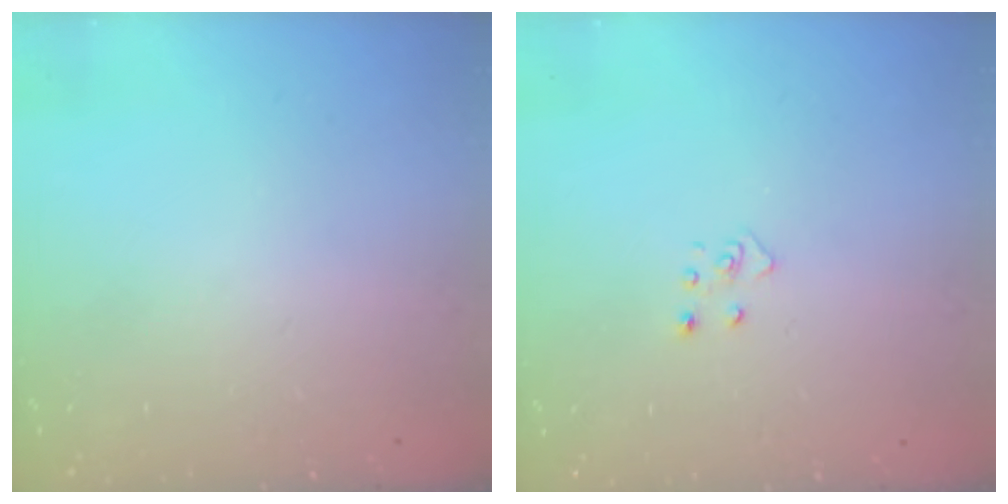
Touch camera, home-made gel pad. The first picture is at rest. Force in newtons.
{"total": 3.3, "press": 3.3, "slide": 0.3}